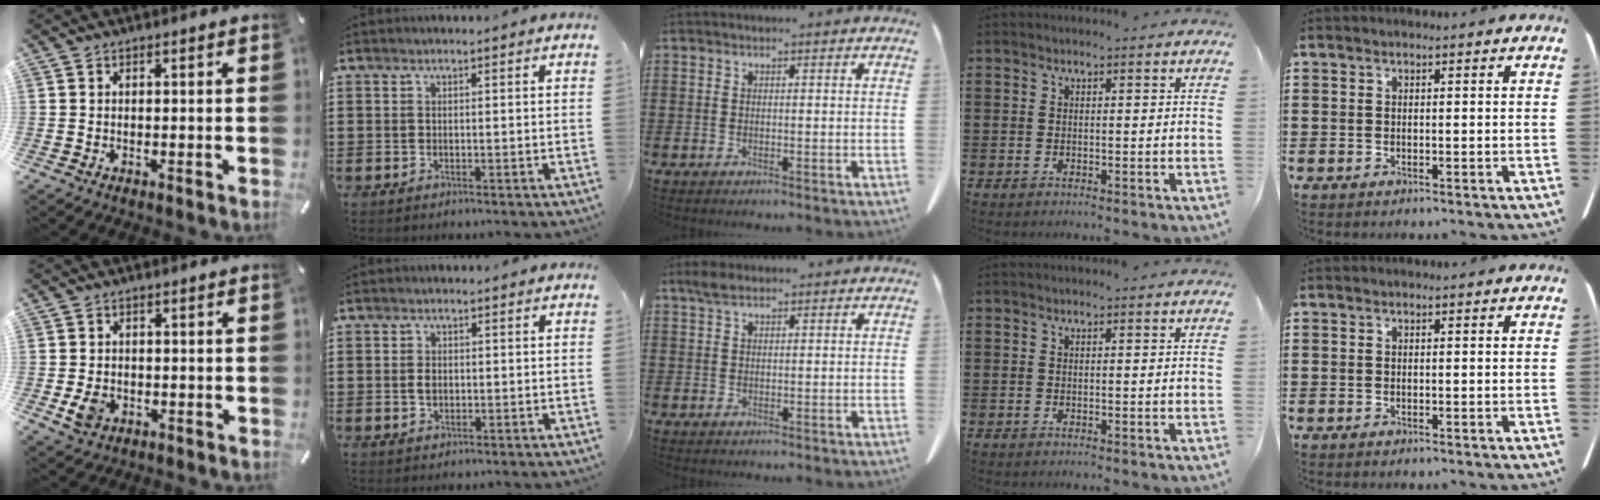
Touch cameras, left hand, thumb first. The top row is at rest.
{"thumb": {"total": 4.3, "force": [-1.0, 3.5, 2.3], "torque": [-0.042, -0.002, -0.019]}, "index": {"total": 1.8, "force": [0.0, 1.2, 1.4], "torque": [-0.029, 0.006, -0.001]}, "middle": {"total": 2.0, "force": [1.3, 0.9, 1.2], "torque": [-0.027, 0.004, 0.025]}}